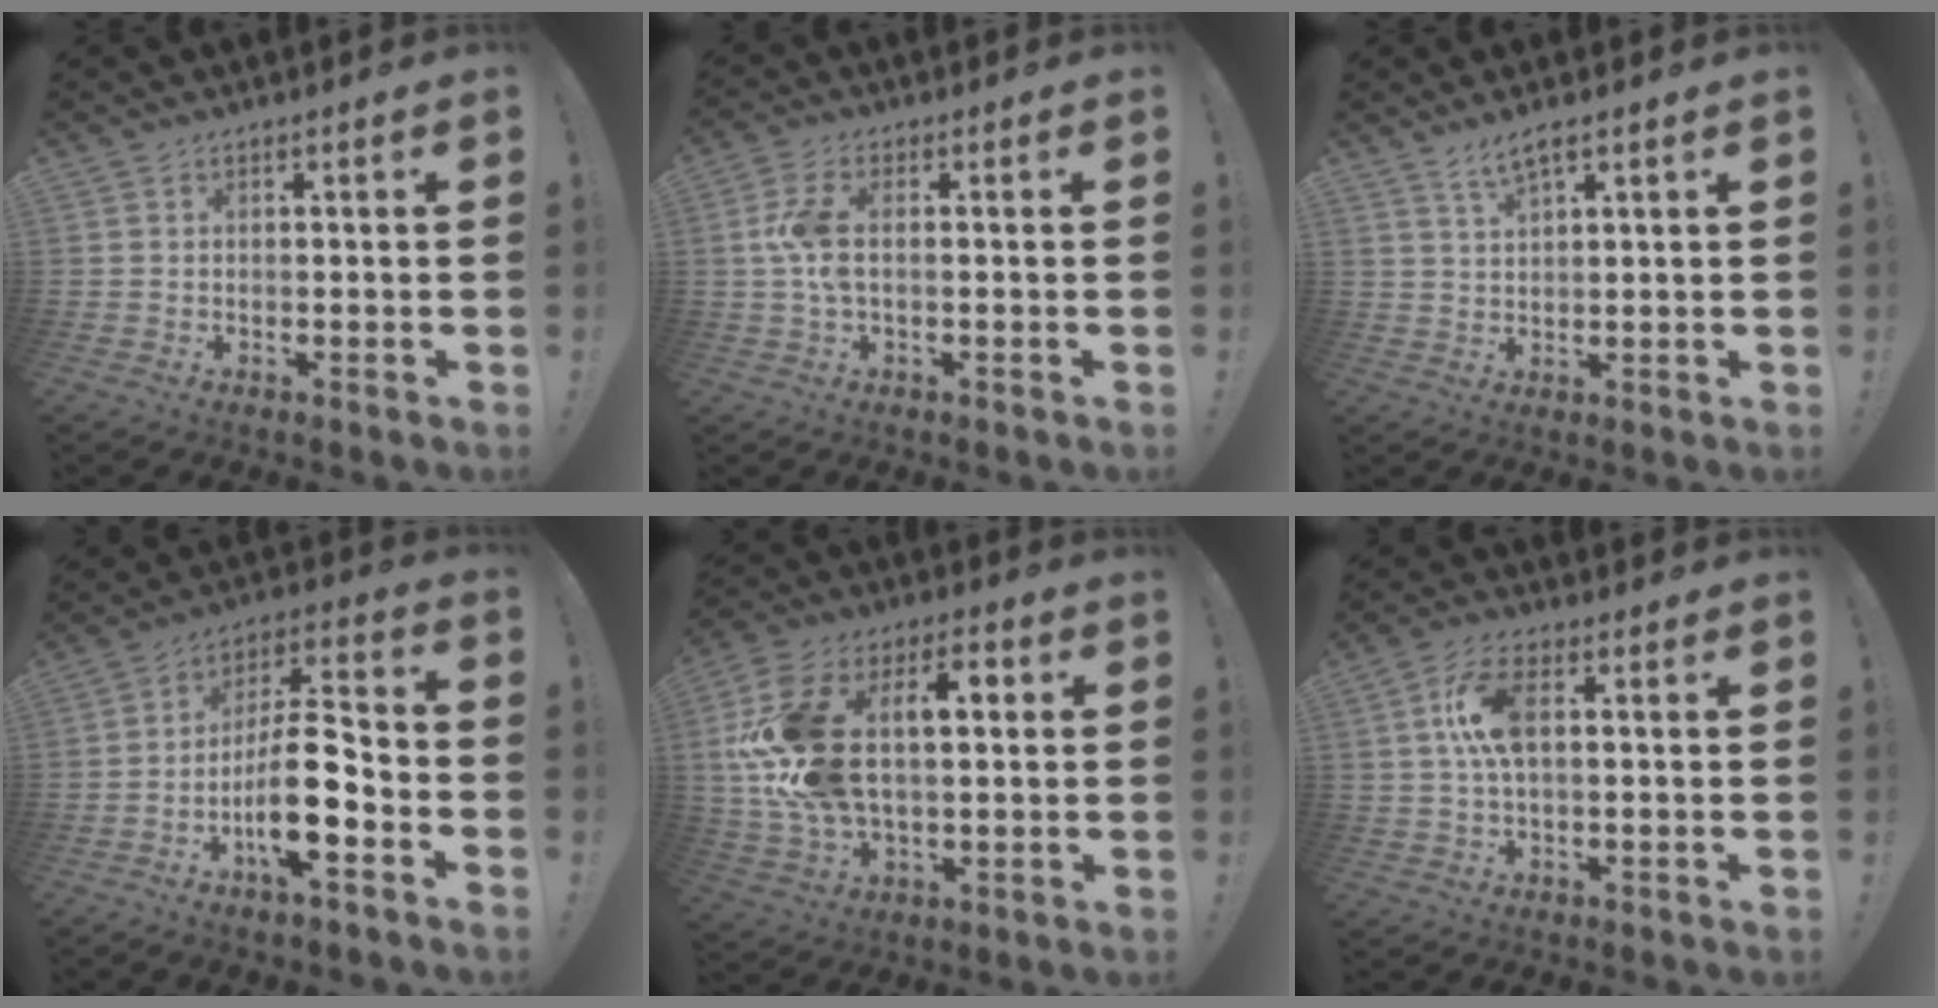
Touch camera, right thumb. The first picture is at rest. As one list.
[{"total": 7.5, "force": [0.2, 3.3, 6.7], "torque": [-0.138, 0.002, 0.003]}, {"total": 4.0, "force": [3.0, 0.4, 2.6], "torque": [-0.053, -0.013, 0.053]}, {"total": 16.4, "force": [-6.0, 5.3, 14.4], "torque": [-0.261, 0.030, -0.095]}, {"total": 22.8, "force": [3.5, 13.7, 17.9], "torque": [-0.339, 0.012, 0.062]}, {"total": 9.9, "force": [1.3, 4.6, 8.7], "torque": [-0.174, 0.005, 0.024]}]